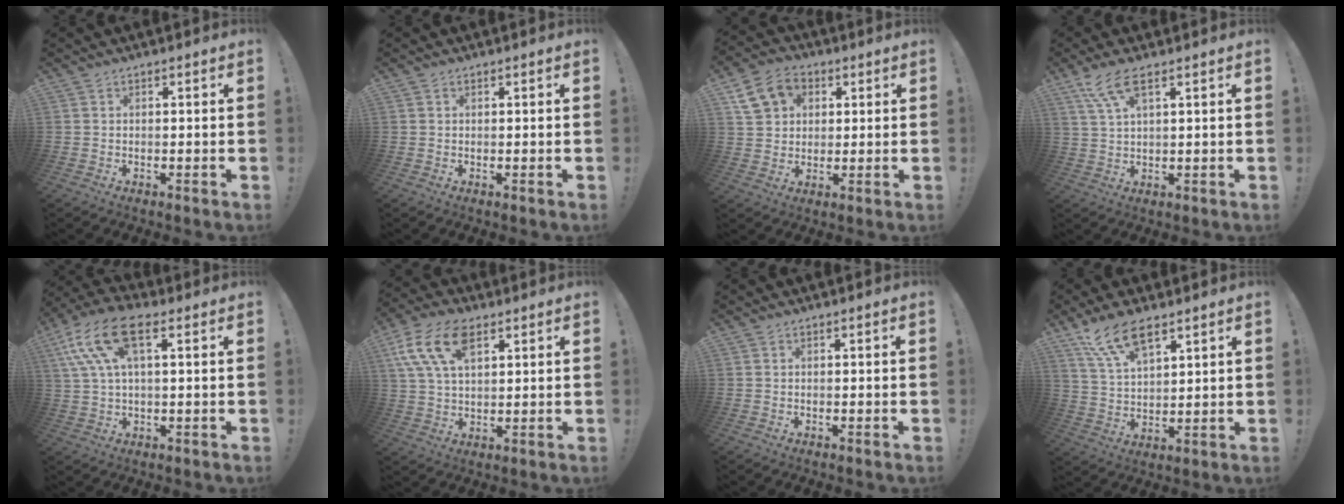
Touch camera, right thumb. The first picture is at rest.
{"total": 0.0}
{"total": 11.1, "force": [4.5, 9.0, 4.9], "torque": [-0.081, -0.006, 0.094]}
{"total": 7.6, "force": [4.4, 2.0, 5.9], "torque": [-0.126, -0.007, 0.085]}
{"total": 14.8, "force": [5.8, 6.7, 11.9], "torque": [-0.243, -0.004, 0.105]}
{"total": 14.0, "force": [6.1, 7.7, 10.0], "torque": [-0.208, -0.008, 0.113]}
{"total": 0.0}
{"total": 11.4, "force": [7.7, 4.5, 7.2], "torque": [-0.138, -0.027, 0.143]}